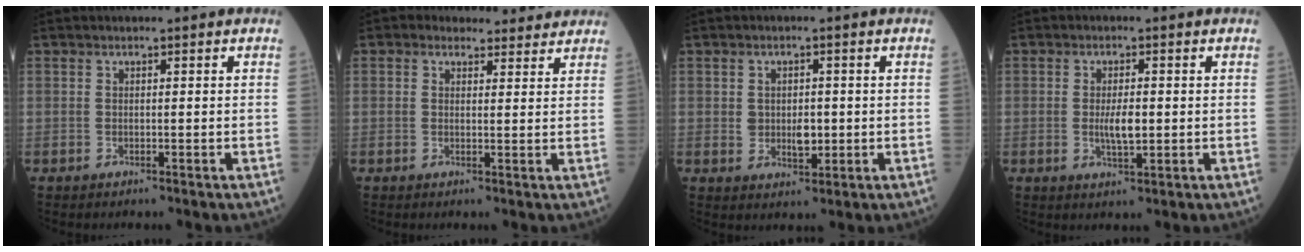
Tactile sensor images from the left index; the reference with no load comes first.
{"total": 5.7, "force": [5.0, 2.6, 0.7], "torque": [0.007, 0.014, 0.054]}
{"total": 3.4, "force": [-0.1, 2.3, 2.5], "torque": [-0.032, -0.001, 0.005]}
{"total": 3.5, "force": [-0.2, 1.0, 3.3], "torque": [-0.058, -0.004, -0.001]}